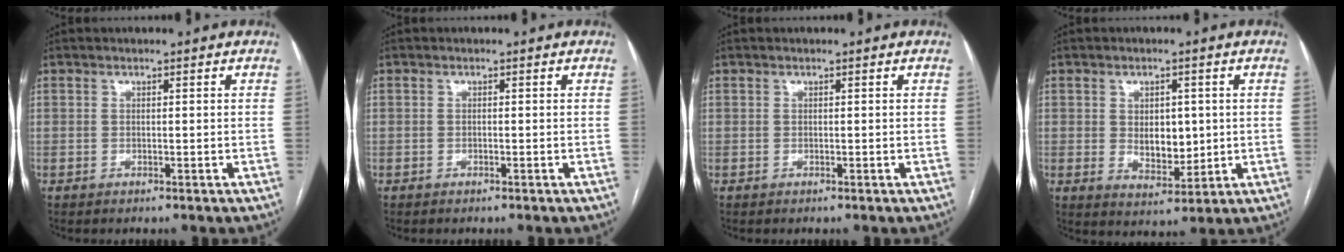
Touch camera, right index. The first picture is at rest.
{"total": 0.0}
{"total": 0.0}
{"total": 5.8, "force": [0.5, 3.5, 4.6], "torque": [-0.070, -0.003, 0.022]}